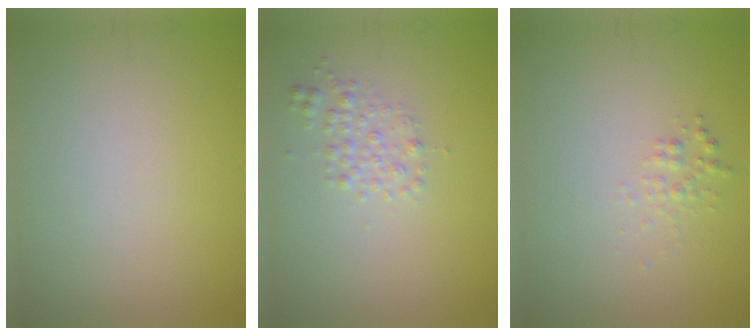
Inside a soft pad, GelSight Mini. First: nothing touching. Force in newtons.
{"total": 1.7, "press": 1.7, "slide": 0.1}
{"total": 1.0, "press": 1.0, "slide": 0.0}